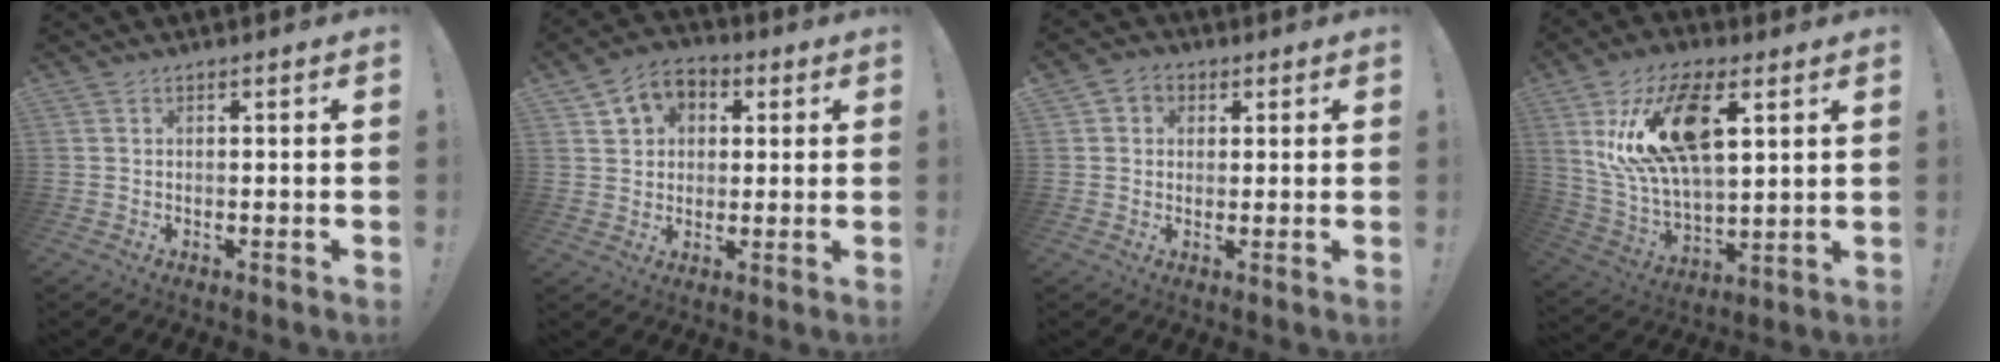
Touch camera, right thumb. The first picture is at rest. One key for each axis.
{"total": 7.7, "fx": 2.7, "fy": 6.6, "fz": 2.8, "tx": -0.040, "ty": -0.009, "tz": 0.055}
{"total": 3.7, "fx": 0.8, "fy": 3.3, "fz": 1.3, "tx": -0.016, "ty": 0.002, "tz": 0.015}
{"total": 21.6, "fx": 7.7, "fy": 11.3, "fz": 16.8, "tx": -0.302, "ty": -0.020, "tz": 0.136}